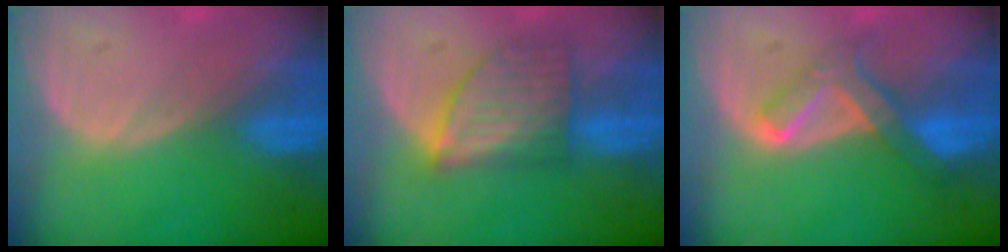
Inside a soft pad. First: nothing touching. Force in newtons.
{"total": 7.1, "press": 6.6, "slide": 2.6}
{"total": 6.9, "press": 5.8, "slide": 3.7}